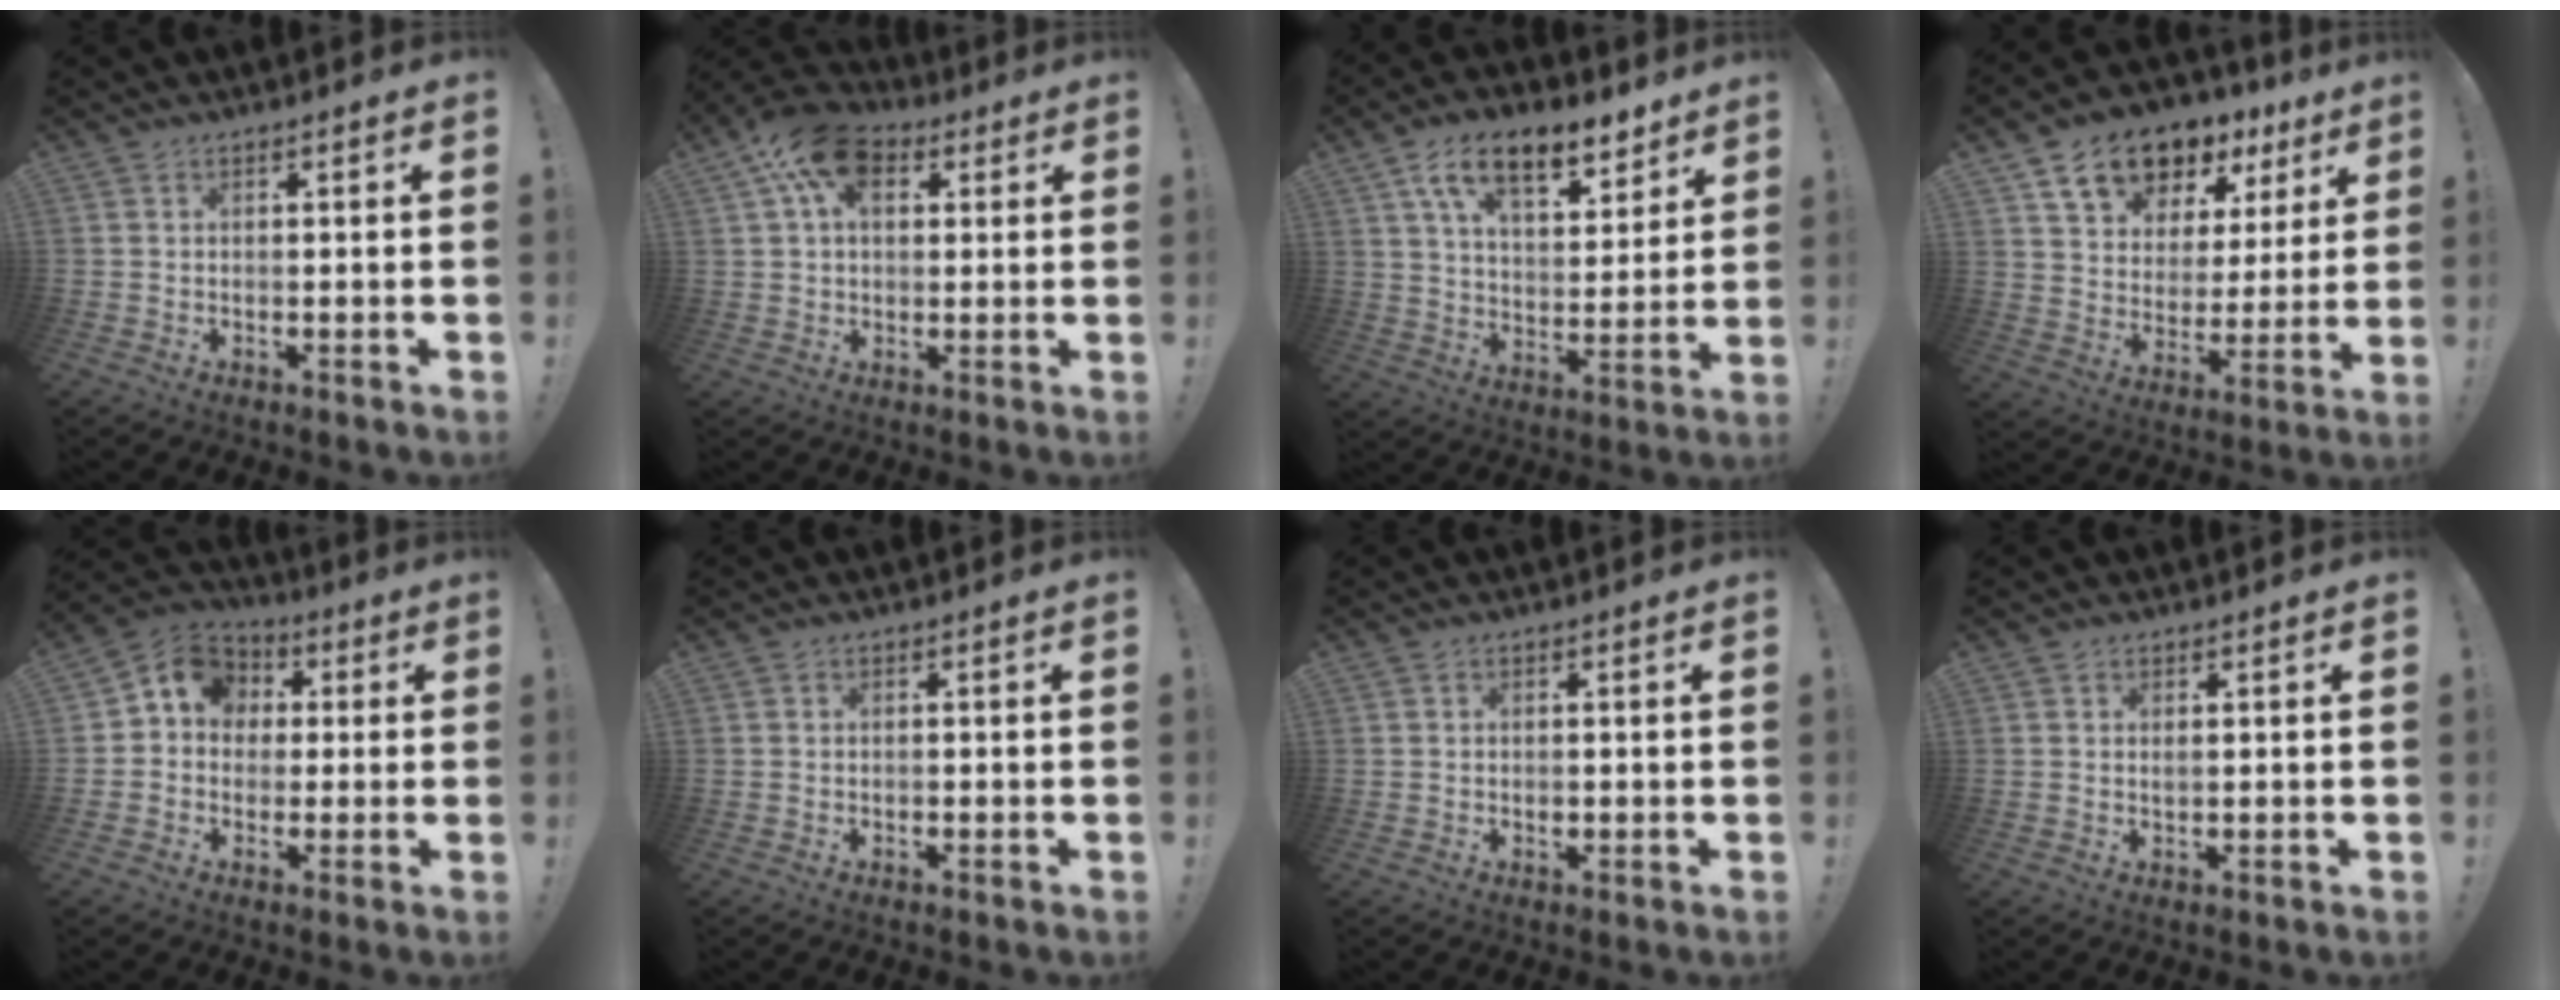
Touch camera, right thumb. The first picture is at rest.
{"total": 12.6, "force": [5.6, 8.1, 7.8], "torque": [-0.129, -0.011, 0.107]}
{"total": 14.7, "force": [9.5, 7.1, 8.7], "torque": [-0.145, -0.047, 0.170]}
{"total": 14.2, "force": [9.5, 8.6, 6.0], "torque": [-0.091, -0.062, 0.176]}
{"total": 8.9, "force": [0.8, 8.0, 3.8], "torque": [-0.048, 0.012, 0.021]}
{"total": 0.0}
{"total": 0.8, "force": [-0.2, 0.7, 0.4], "torque": [-0.004, 0.001, -0.005]}
{"total": 0.8, "force": [0.7, 0.3, 0.3], "torque": [0.002, -0.003, 0.012]}